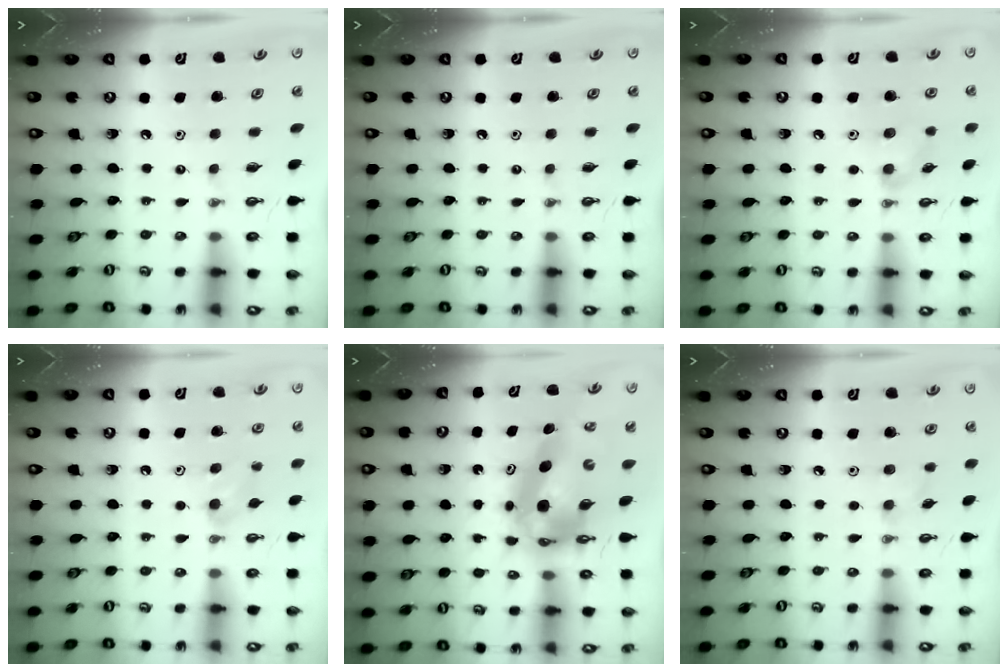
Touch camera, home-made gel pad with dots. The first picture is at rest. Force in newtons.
{"total": 0.0}
{"total": 7.9, "press": 7.9, "slide": 0.9}
{"total": 6.8, "press": 6.7, "slide": 0.8}
{"total": 9.3, "press": 9.3, "slide": 0.9}
{"total": 5.4, "press": 4.8, "slide": 2.4}